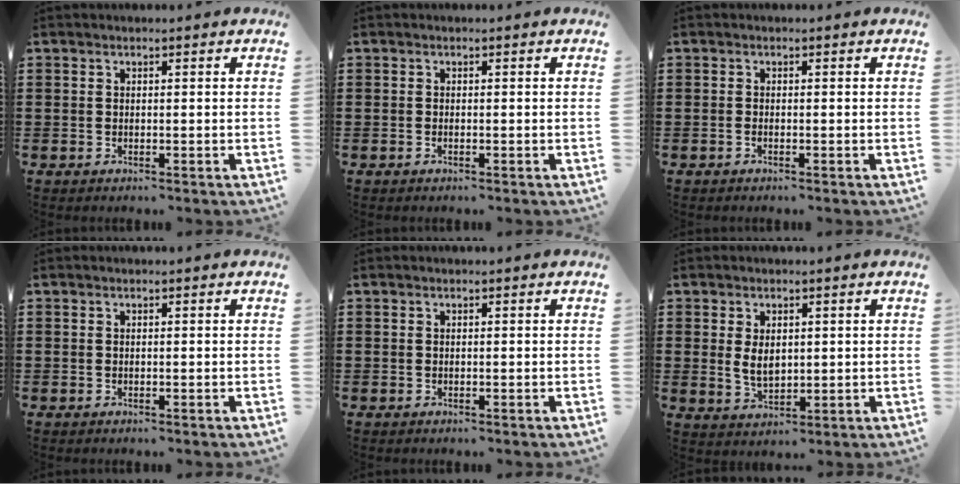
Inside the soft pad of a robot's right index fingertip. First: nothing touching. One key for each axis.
{"total": 0.0}
{"total": 0.5, "fx": -0.3, "fy": 0.0, "fz": 0.4, "tx": -0.007, "ty": -0.004, "tz": -0.006}
{"total": 0.0}
{"total": 0.0}
{"total": 3.6, "fx": 0.6, "fy": 2.3, "fz": 2.7, "tx": -0.049, "ty": 0.004, "tz": 0.010}